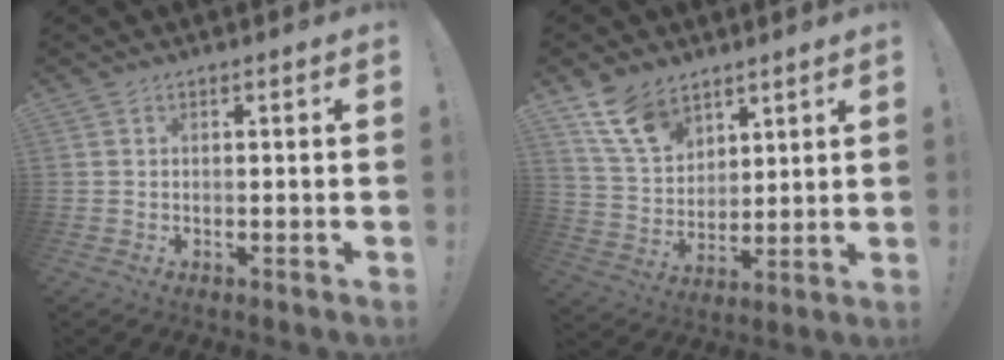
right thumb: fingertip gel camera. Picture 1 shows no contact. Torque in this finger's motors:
{"motor_torque": [1.28, 1.40, 0.36, -0.31, 0.06]}